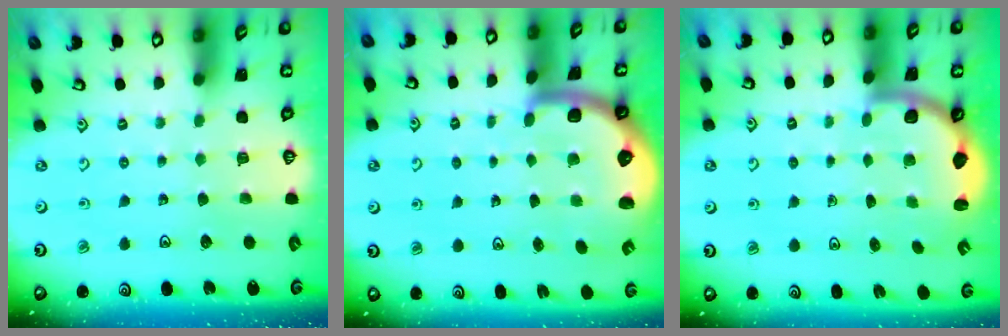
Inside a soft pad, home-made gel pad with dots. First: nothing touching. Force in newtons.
{"total": 4.9, "press": 4.6, "slide": 1.4}
{"total": 2.6, "press": 2.5, "slide": 0.6}